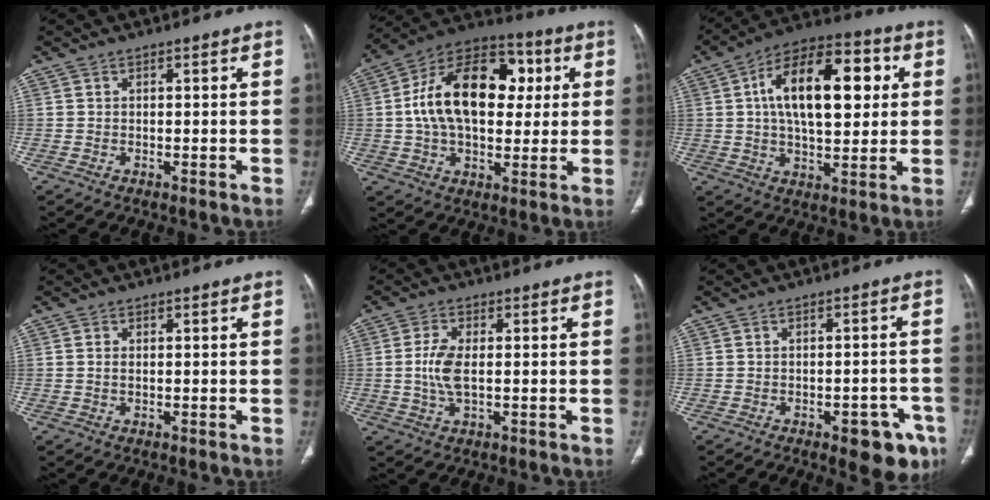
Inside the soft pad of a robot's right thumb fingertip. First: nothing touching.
{"total": 22.1, "force": [3.3, 13.8, 16.9], "torque": [-0.259, 0.020, 0.047]}
{"total": 19.6, "force": [3.9, 9.8, 16.5], "torque": [-0.240, 0.018, 0.056]}
{"total": 0.8, "force": [0.1, 0.4, 0.7], "torque": [-0.020, 0.002, 0.003]}
{"total": 5.6, "force": [0.0, 2.4, 5.1], "torque": [-0.121, -0.001, -0.001]}
{"total": 8.6, "force": [-4.5, 3.9, 6.3], "torque": [-0.048, 0.021, -0.051]}